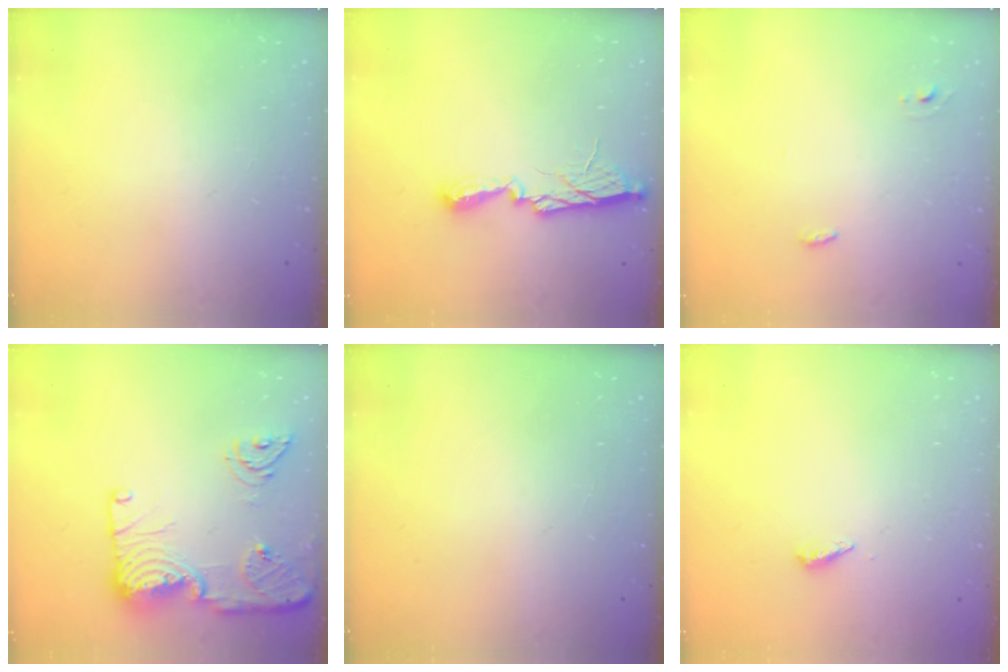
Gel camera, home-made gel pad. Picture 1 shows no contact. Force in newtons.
{"total": 9.7, "press": 9.7, "slide": 0.9}
{"total": 3.1, "press": 2.8, "slide": 1.2}
{"total": 18.1, "press": 18.0, "slide": 2.0}
{"total": 0.0}
{"total": 3.5, "press": 3.5, "slide": 0.3}